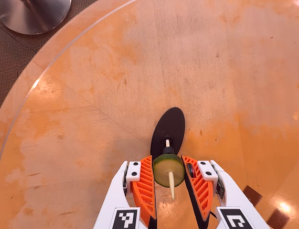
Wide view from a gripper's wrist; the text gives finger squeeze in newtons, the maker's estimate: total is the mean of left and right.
{"total": 8.0, "left": 7.8, "right": 8.1}